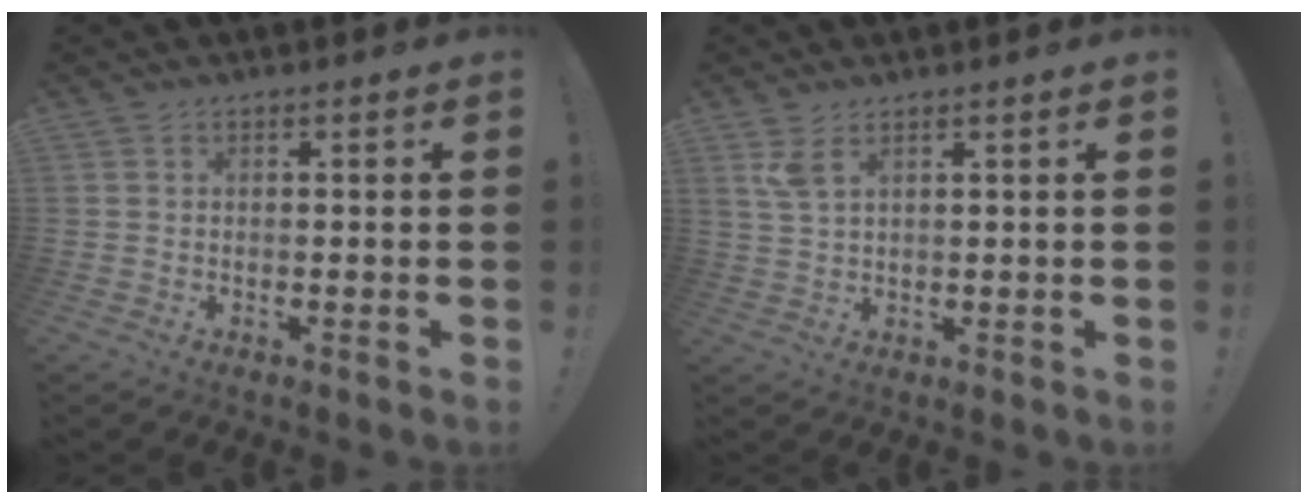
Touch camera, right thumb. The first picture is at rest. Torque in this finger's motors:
{"motor_torque": [0.03, 0.01, 0.12, -0.06, 0.00]}